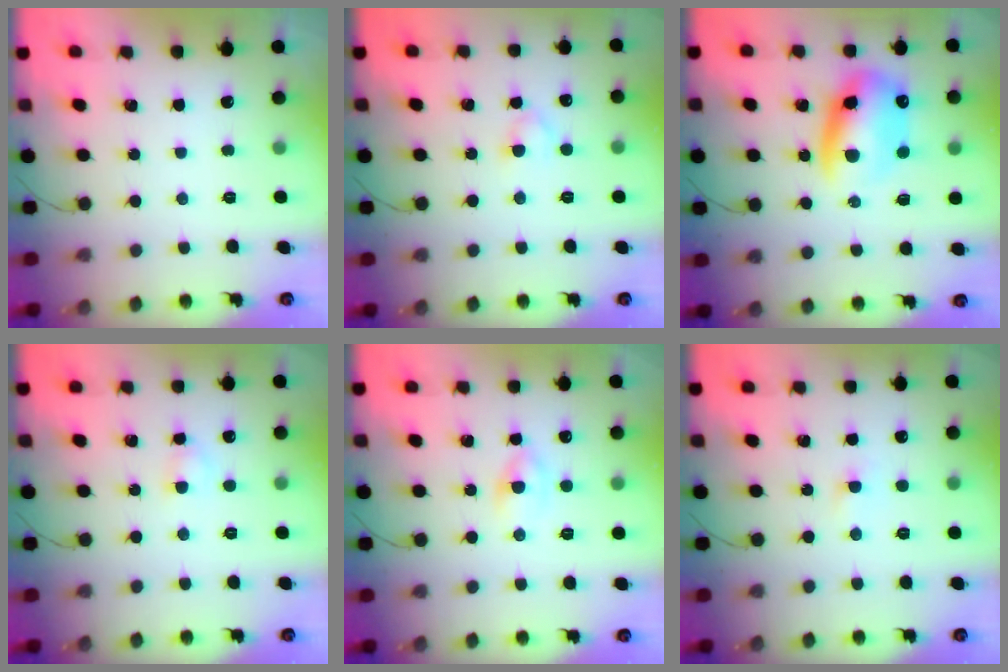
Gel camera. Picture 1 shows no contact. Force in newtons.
{"total": 2.4, "press": 2.1, "slide": 1.1}
{"total": 12.9, "press": 12.4, "slide": 3.5}
{"total": 2.7, "press": 2.4, "slide": 1.2}
{"total": 2.3, "press": 2.0, "slide": 1.1}
{"total": 1.7, "press": 1.5, "slide": 0.8}